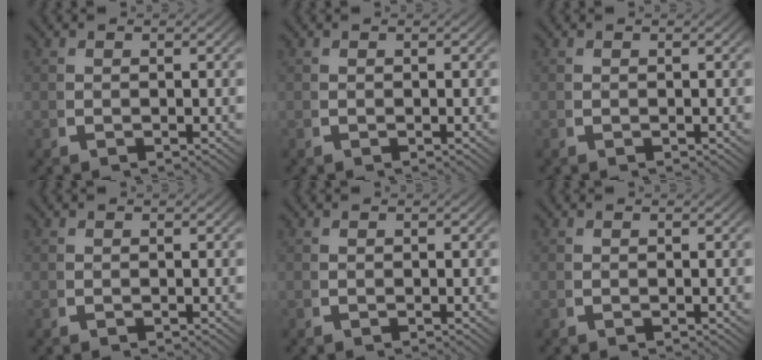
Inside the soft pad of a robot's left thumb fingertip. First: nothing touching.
{"total": 0.0}
{"total": 0.0}
{"total": 0.0}
{"total": 0.0}
{"total": 0.0}